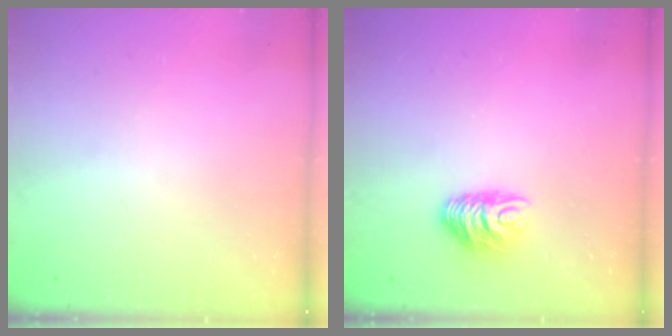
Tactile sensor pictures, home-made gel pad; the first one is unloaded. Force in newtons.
{"total": 7.6, "press": 7.6, "slide": 0.8}